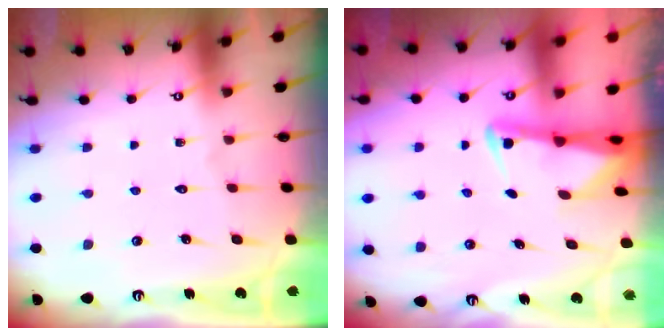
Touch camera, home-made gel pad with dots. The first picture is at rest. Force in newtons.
{"total": 2.4, "press": 2.3, "slide": 0.6}